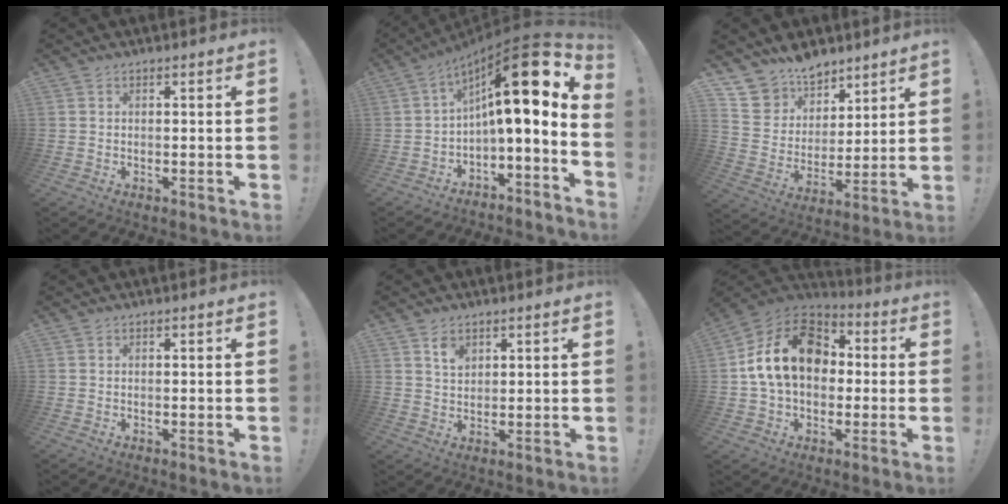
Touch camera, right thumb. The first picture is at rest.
{"total": 19.3, "force": [5.6, 4.3, 17.9], "torque": [-0.278, -0.042, 0.091]}
{"total": 12.0, "force": [10.2, 6.3, 0.6], "torque": [-0.026, -0.092, 0.201]}
{"total": 0.0}
{"total": 4.6, "force": [3.0, 2.9, 2.0], "torque": [-0.022, -0.018, 0.052]}
{"total": 19.6, "force": [3.2, 14.2, 13.1], "torque": [-0.212, 0.019, 0.064]}